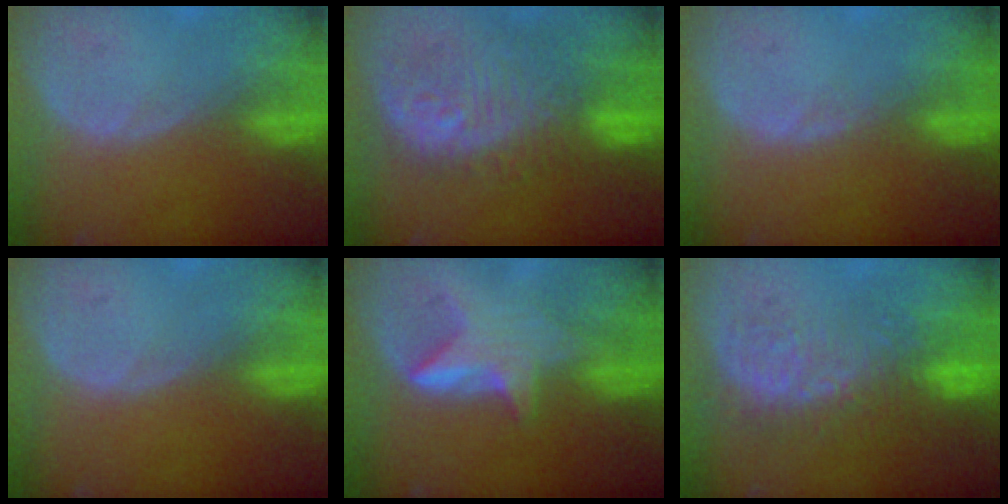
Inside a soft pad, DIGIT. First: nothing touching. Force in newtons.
{"total": 11.3, "press": 10.6, "slide": 3.9}
{"total": 0.8, "press": 0.8, "slide": 0.3}
{"total": 0.0}
{"total": 6.0, "press": 5.7, "slide": 1.9}
{"total": 8.9, "press": 8.5, "slide": 2.5}